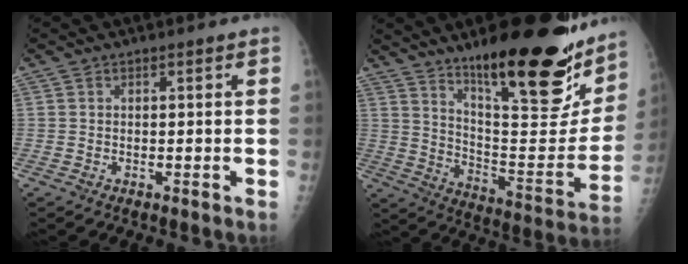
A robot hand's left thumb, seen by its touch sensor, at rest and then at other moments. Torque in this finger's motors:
{"motor_torque": [1.55, -0.24, 1.47, -1.30, 0.32]}